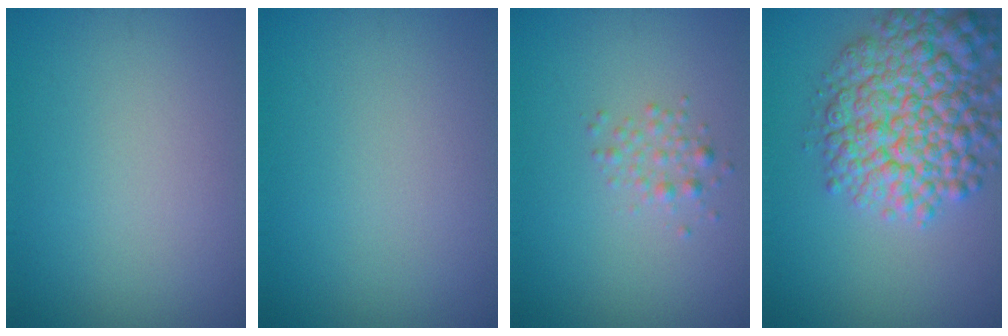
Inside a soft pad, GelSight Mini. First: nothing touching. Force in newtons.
{"total": 0.0}
{"total": 1.4, "press": 1.4, "slide": 0.1}
{"total": 9.1, "press": 9.1, "slide": 0.4}